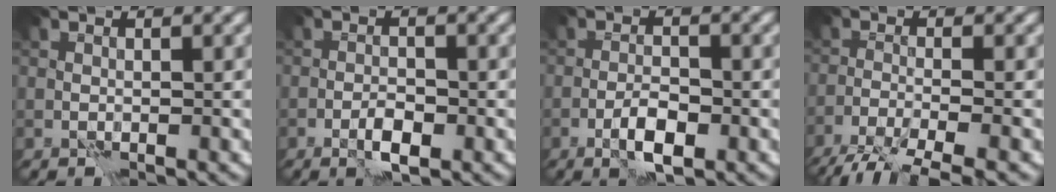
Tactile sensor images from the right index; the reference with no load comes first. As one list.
[{"total": 2.2, "force": [-1.0, 0.7, 1.9], "torque": [-0.033, 0.001, -0.019]}, {"total": 3.1, "force": [-1.3, 1.0, 2.6], "torque": [-0.048, 0.003, -0.027]}, {"total": 5.5, "force": [-4.4, 0.7, 3.3], "torque": [-0.054, -0.008, -0.083]}]